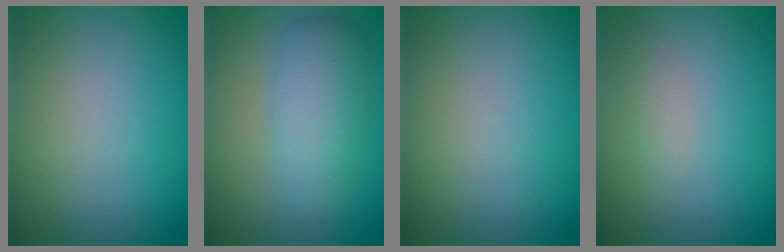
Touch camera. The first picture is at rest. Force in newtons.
{"total": 4.3, "press": 4.3, "slide": 0.1}
{"total": 0.0}
{"total": 1.2, "press": 1.2, "slide": 0.0}